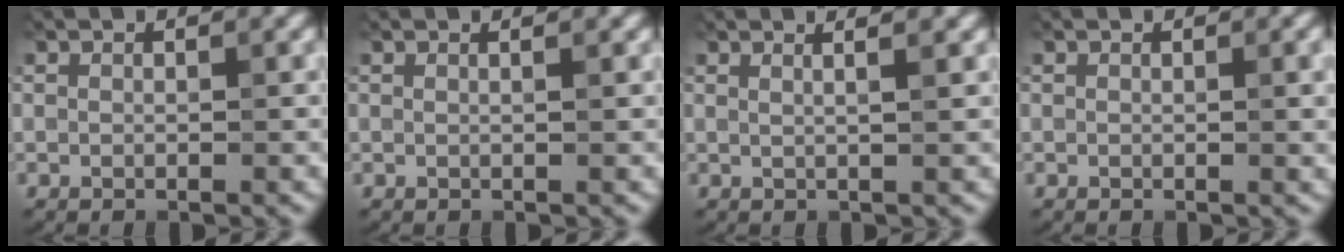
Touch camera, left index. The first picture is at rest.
{"total": 1.5, "force": [0.9, 0.7, 1.0], "torque": [-0.003, 0.000, -0.008]}
{"total": 3.5, "force": [1.8, 1.6, 2.5], "torque": [-0.008, 0.020, -0.013]}
{"total": 1.6, "force": [0.5, 0.5, 1.4], "torque": [-0.018, 0.001, 0.007]}